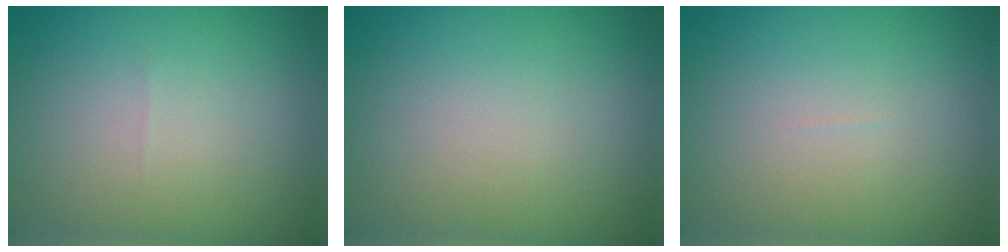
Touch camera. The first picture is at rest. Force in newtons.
{"total": 0.0}
{"total": 0.0}